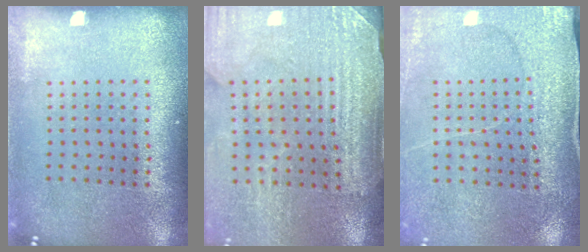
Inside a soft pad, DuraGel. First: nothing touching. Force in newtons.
{"total": 3.4, "press": 3.3, "slide": 0.6}
{"total": 3.0, "press": 3.0, "slide": 0.1}